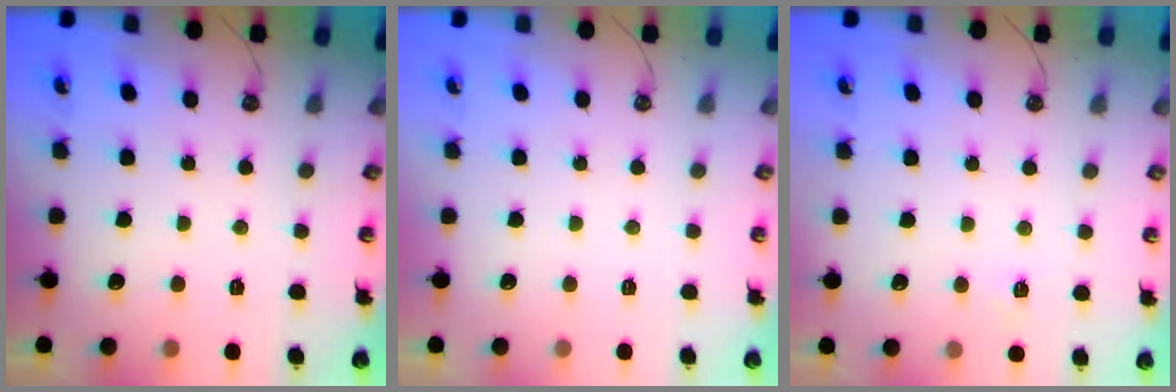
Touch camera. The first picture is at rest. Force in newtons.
{"total": 0.0}
{"total": 2.7, "press": 2.6, "slide": 0.4}